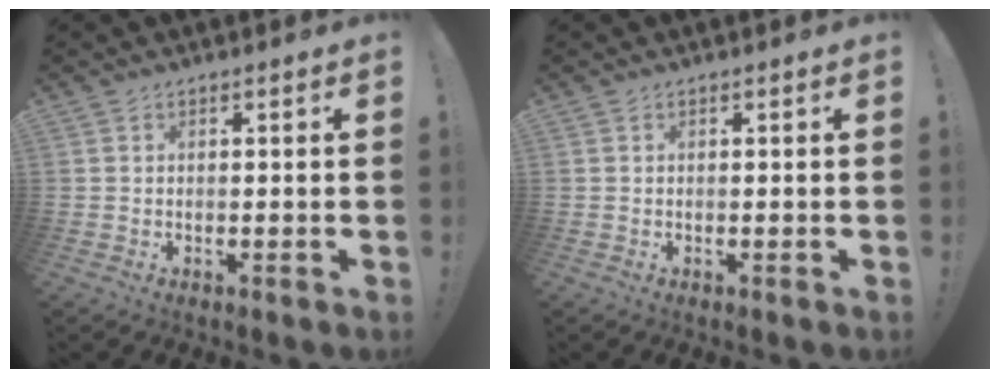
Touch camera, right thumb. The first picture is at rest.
{"total": 0.0}